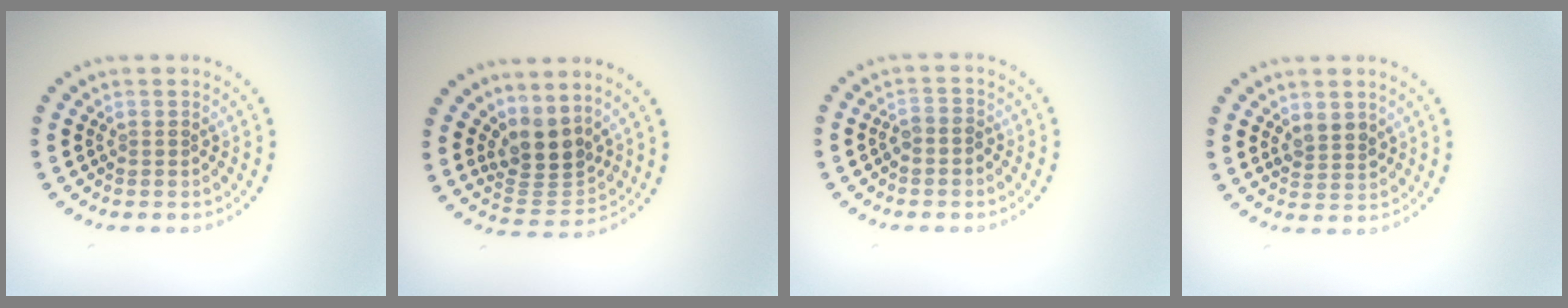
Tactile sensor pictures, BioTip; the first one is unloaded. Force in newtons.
{"total": 3.7, "press": 3.0, "slide": 2.1}
{"total": 1.4, "press": 1.2, "slide": 0.6}
{"total": 1.9, "press": 1.8, "slide": 0.6}